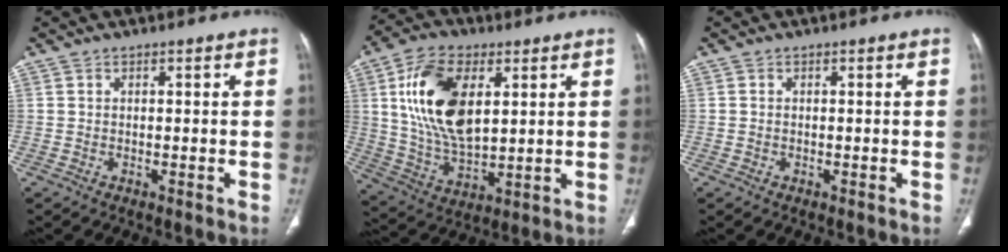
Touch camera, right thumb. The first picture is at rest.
{"total": 17.8, "force": [4.9, 9.6, 14.1], "torque": [-0.257, -0.013, 0.096]}
{"total": 0.0}